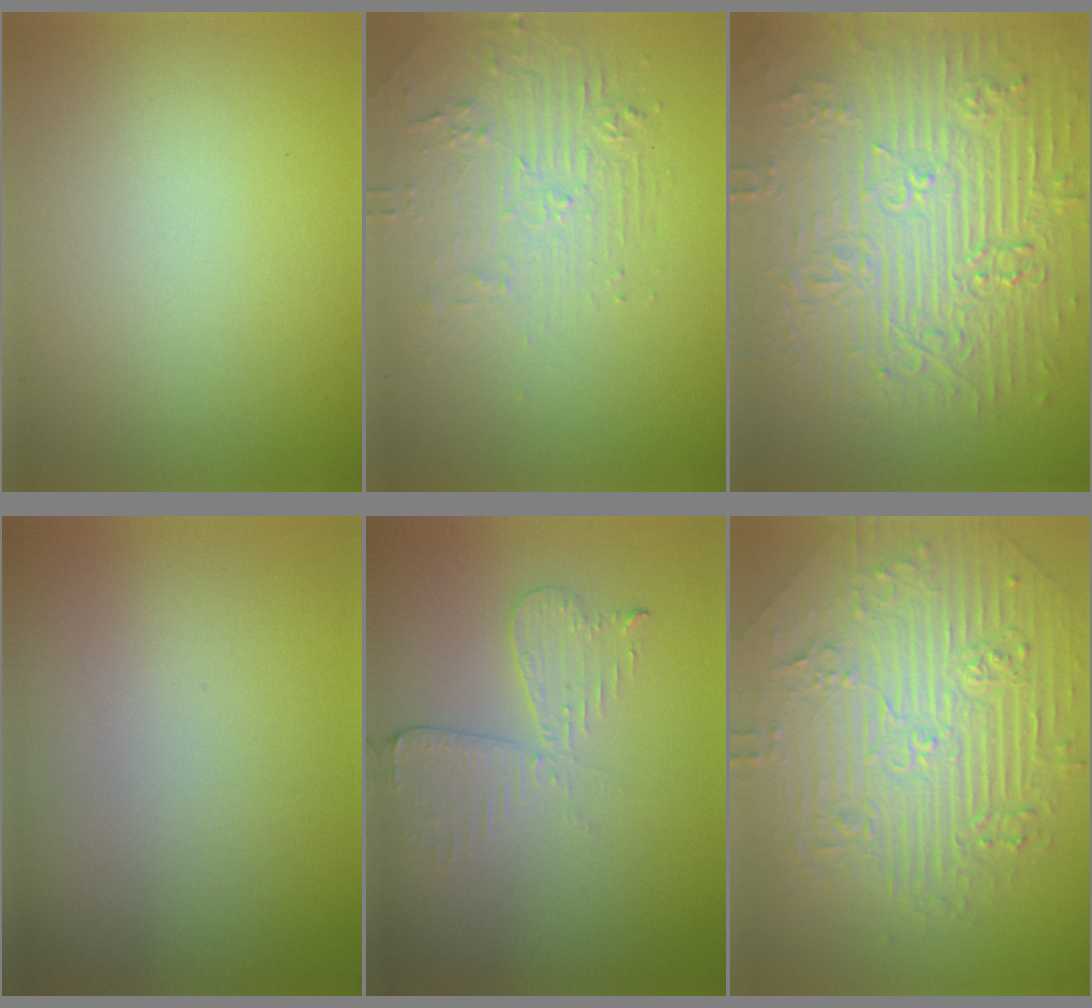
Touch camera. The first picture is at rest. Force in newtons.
{"total": 2.2, "press": 1.3, "slide": 1.8}
{"total": 11.4, "press": 7.6, "slide": 8.5}
{"total": 0.0}
{"total": 2.9, "press": 2.5, "slide": 1.5}
{"total": 6.9, "press": 6.0, "slide": 3.5}